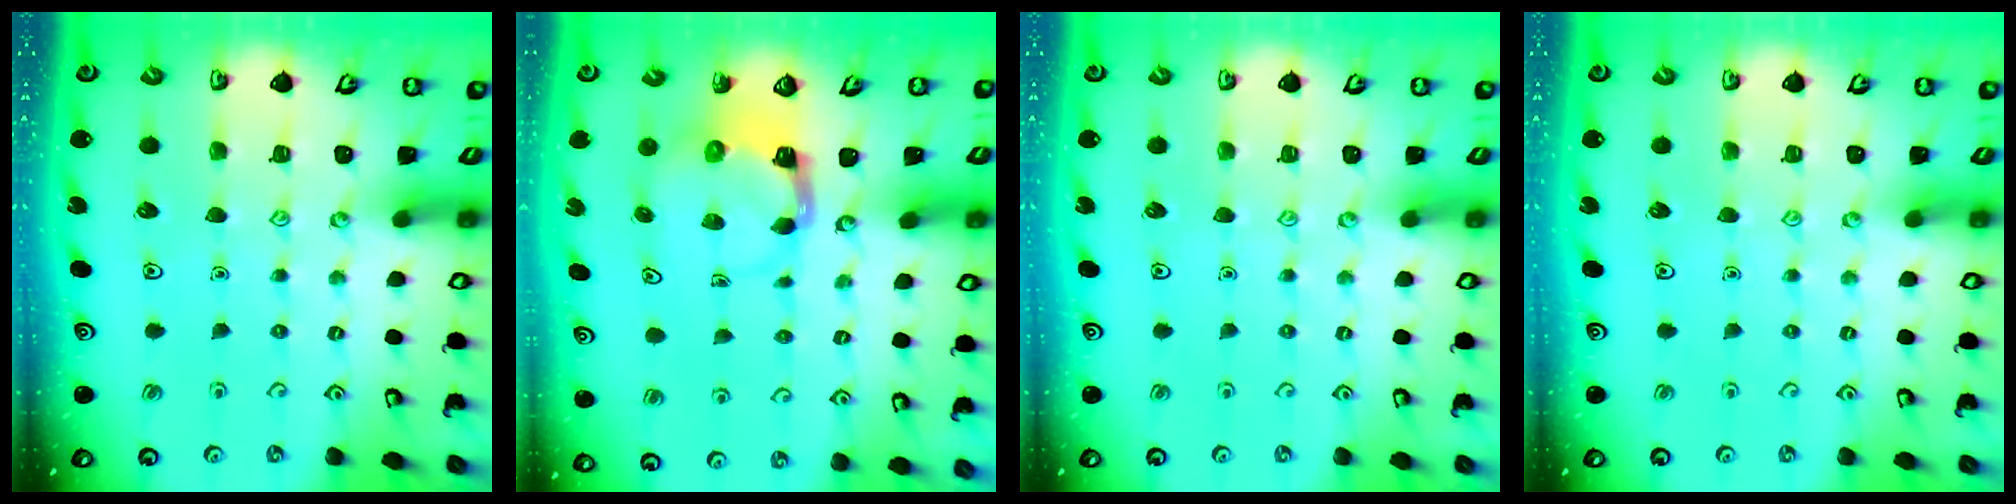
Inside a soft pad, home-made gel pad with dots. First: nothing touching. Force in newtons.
{"total": 4.0, "press": 4.0, "slide": 0.6}
{"total": 0.0}
{"total": 0.0}